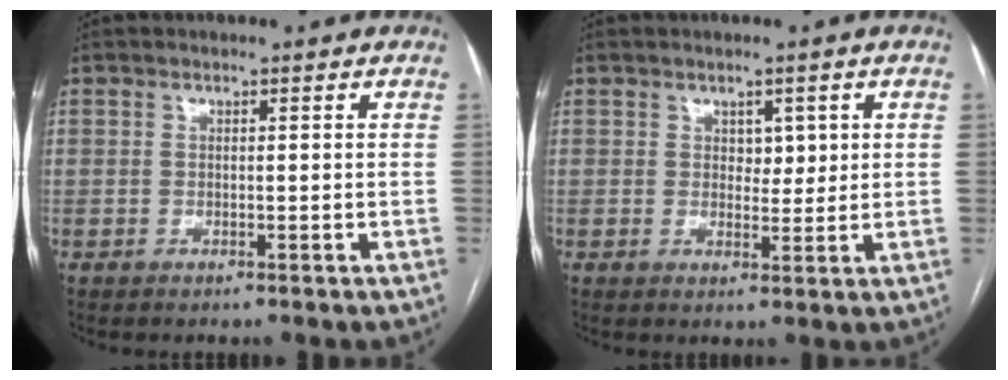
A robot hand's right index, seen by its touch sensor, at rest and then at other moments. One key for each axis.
{"total": 2.7, "fx": 1.0, "fy": 1.7, "fz": 1.8, "tx": -0.018, "ty": 0.000, "tz": 0.014}